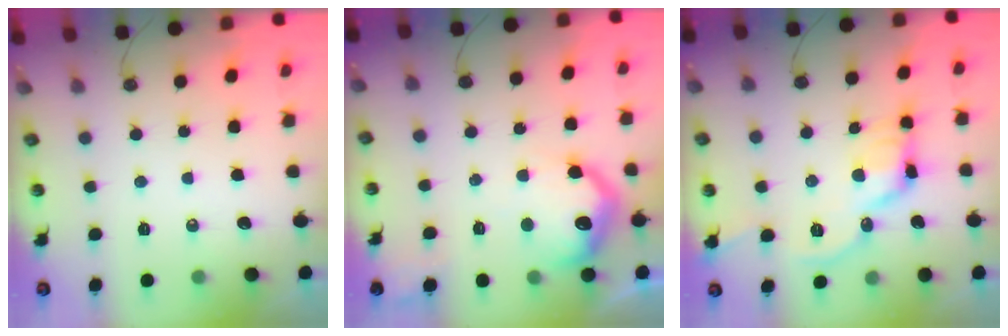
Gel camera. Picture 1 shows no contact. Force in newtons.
{"total": 15.7, "press": 15.6, "slide": 1.3}
{"total": 10.1, "press": 10.0, "slide": 1.4}